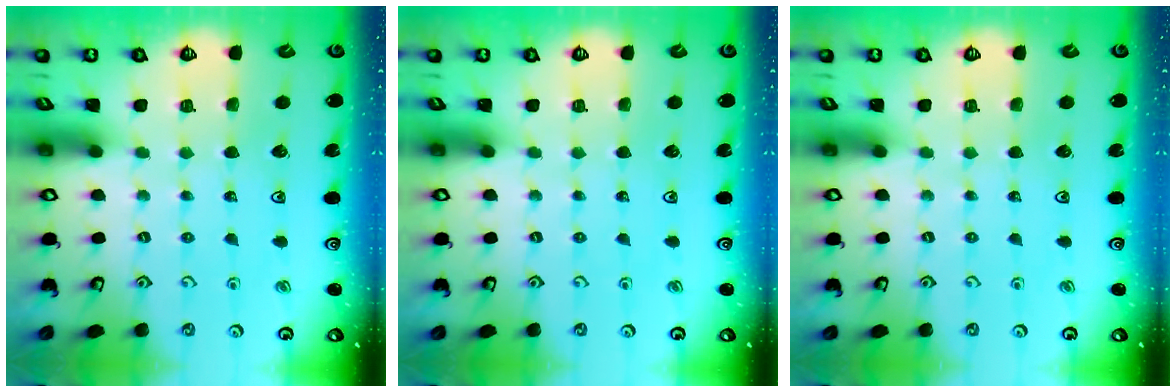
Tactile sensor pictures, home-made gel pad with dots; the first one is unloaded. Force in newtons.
{"total": 0.0}
{"total": 0.0}